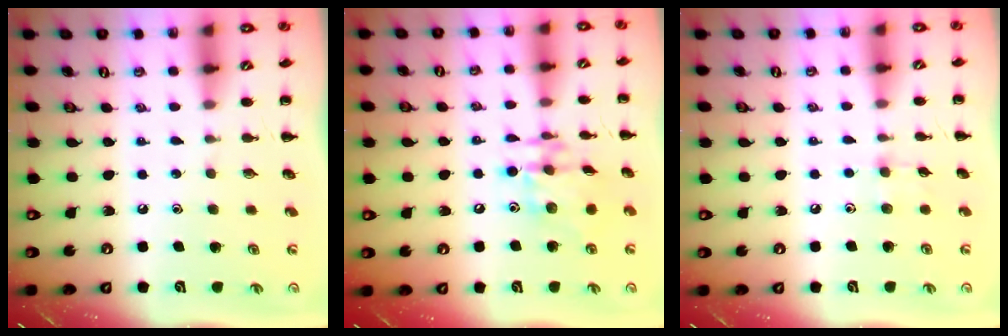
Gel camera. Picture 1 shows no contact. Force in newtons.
{"total": 13.4, "press": 13.3, "slide": 2.0}
{"total": 3.2, "press": 3.1, "slide": 1.0}